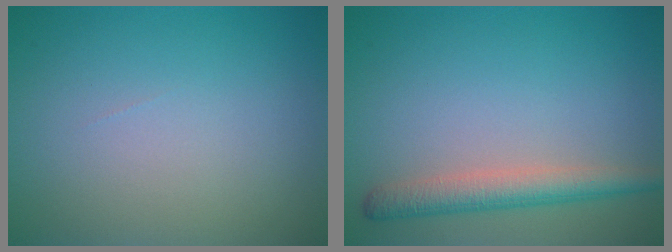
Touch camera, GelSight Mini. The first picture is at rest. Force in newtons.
{"total": 3.4, "press": 3.4, "slide": 0.1}